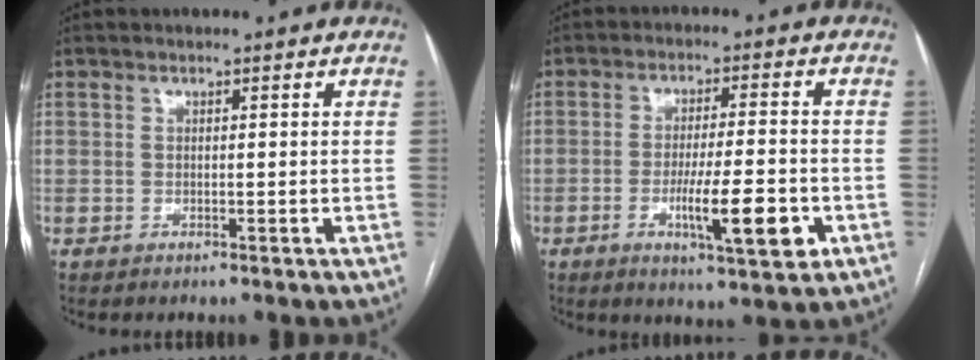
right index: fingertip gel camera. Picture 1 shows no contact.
{"total": 9.9, "force": [-3.5, 1.1, 9.2], "torque": [-0.152, -0.012, -0.053]}